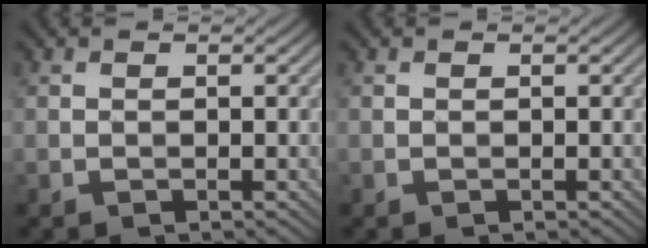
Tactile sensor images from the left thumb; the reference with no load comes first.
{"total": 0.0}